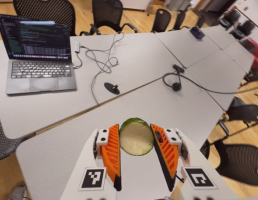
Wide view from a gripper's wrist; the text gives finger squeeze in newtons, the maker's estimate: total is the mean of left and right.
{"total": 8.8, "left": 8.9, "right": 8.6}